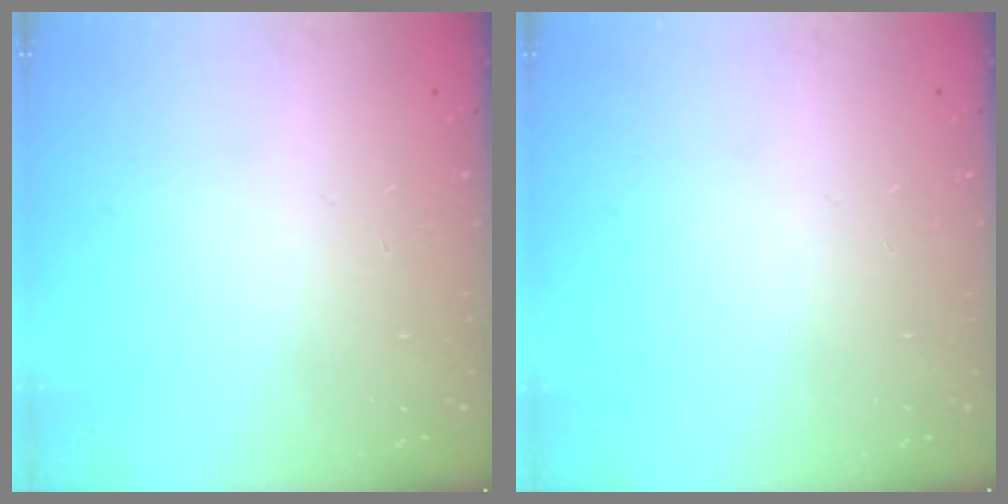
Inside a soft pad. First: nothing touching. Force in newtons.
{"total": 0.0}